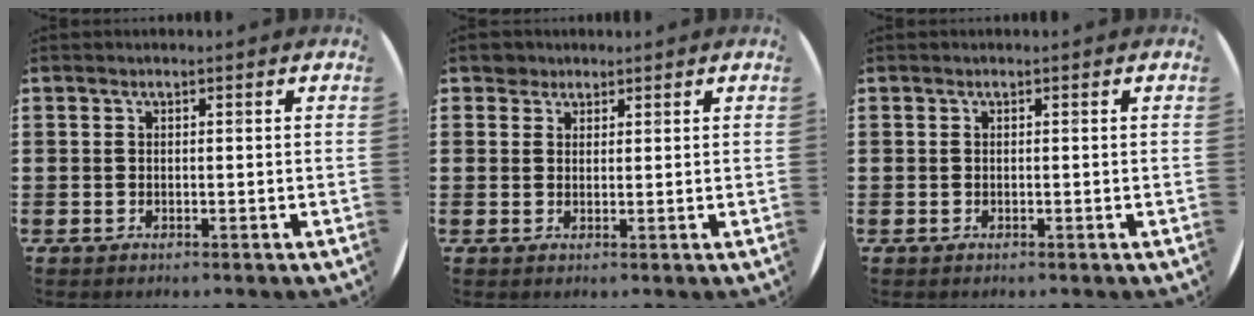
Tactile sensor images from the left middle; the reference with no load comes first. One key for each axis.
{"total": 2.2, "fx": 1.8, "fy": 1.2, "fz": 0.1, "tx": 0.002, "ty": 0.001, "tz": 0.035}
{"total": 0.0}